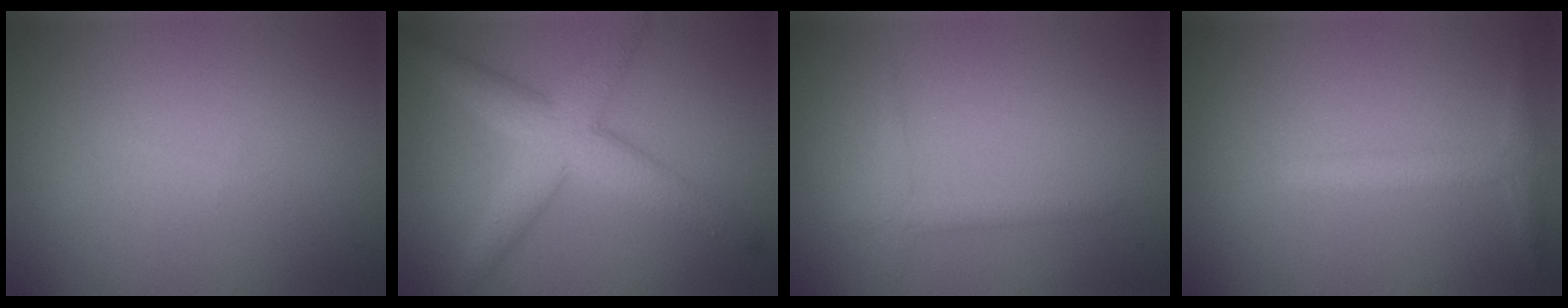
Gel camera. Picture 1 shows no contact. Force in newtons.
{"total": 5.5, "press": 5.5, "slide": 0.3}
{"total": 1.3, "press": 1.3, "slide": 0.1}
{"total": 2.0, "press": 2.0, "slide": 0.1}